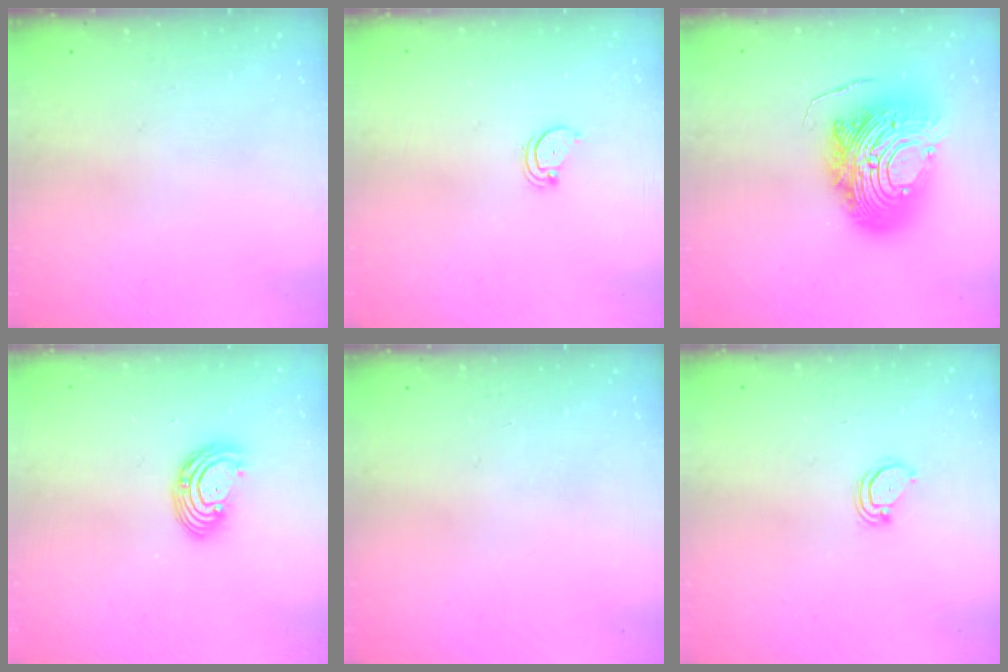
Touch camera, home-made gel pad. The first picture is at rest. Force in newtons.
{"total": 1.4, "press": 1.3, "slide": 0.1}
{"total": 20.1, "press": 20.0, "slide": 2.0}
{"total": 7.1, "press": 7.0, "slide": 1.3}
{"total": 0.0}
{"total": 3.0, "press": 3.0, "slide": 0.2}